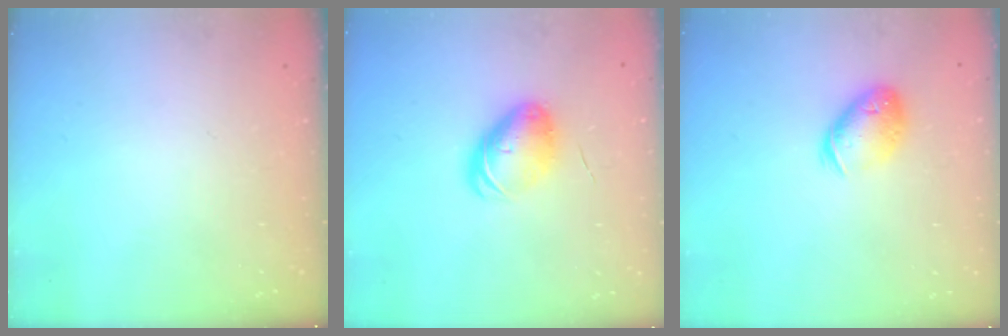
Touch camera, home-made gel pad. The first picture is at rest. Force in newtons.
{"total": 9.1, "press": 8.8, "slide": 2.0}
{"total": 12.4, "press": 12.3, "slide": 1.9}